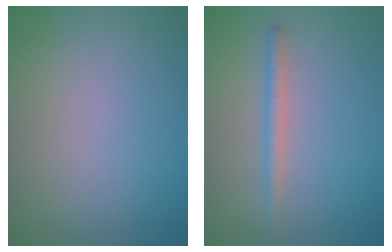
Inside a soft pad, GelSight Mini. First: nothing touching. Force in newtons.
{"total": 1.8, "press": 1.8, "slide": 0.1}